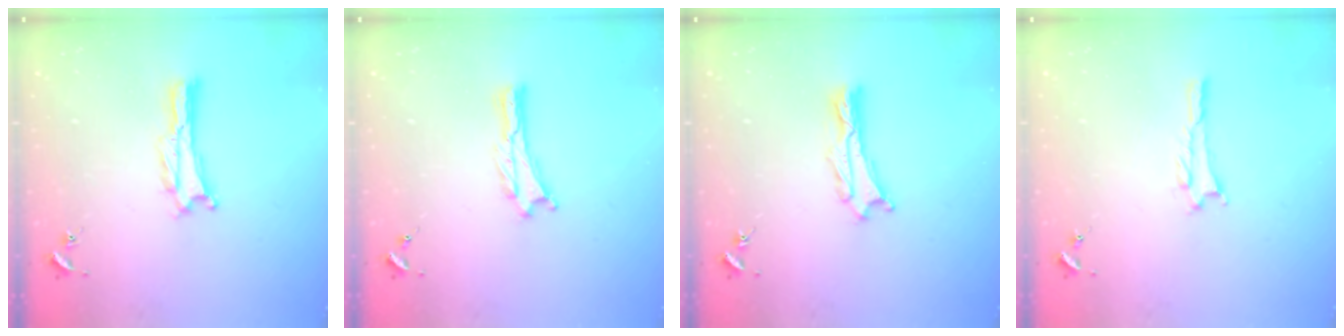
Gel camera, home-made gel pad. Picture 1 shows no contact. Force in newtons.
{"total": 0.0}
{"total": 1.2, "press": 1.2, "slide": 0.2}
{"total": 0.5, "press": 0.5, "slide": 0.1}